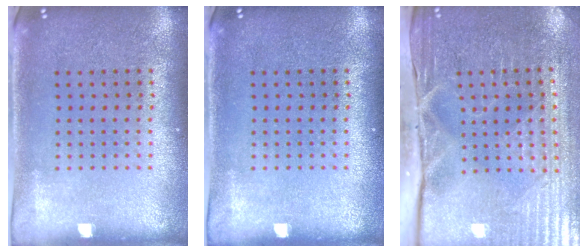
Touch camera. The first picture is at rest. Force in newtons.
{"total": 0.0}
{"total": 4.3, "press": 4.0, "slide": 1.5}